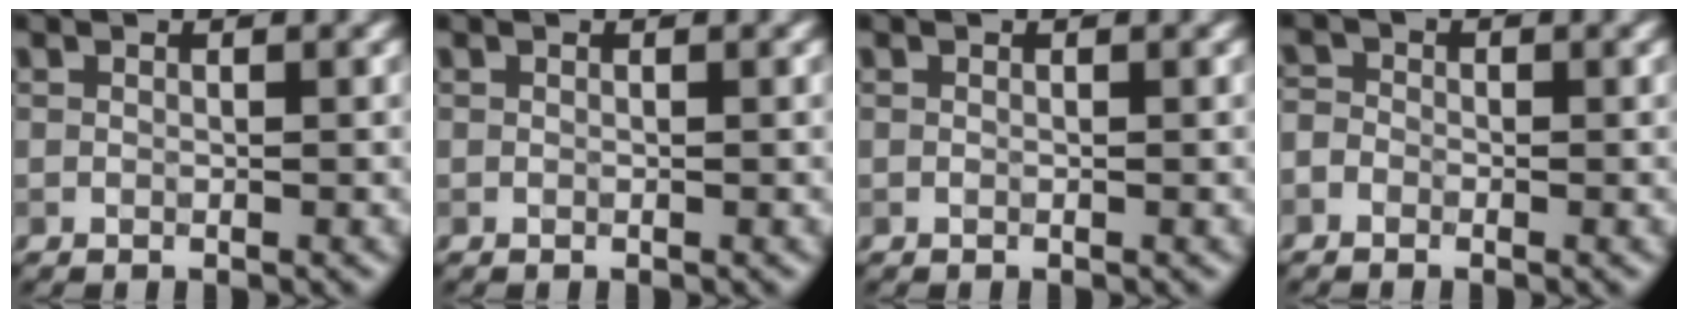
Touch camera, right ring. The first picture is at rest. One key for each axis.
{"total": 0.0}
{"total": 0.0}
{"total": 1.5, "fx": -0.7, "fy": 1.2, "fz": 0.6, "tx": -0.005, "ty": 0.004, "tz": -0.020}